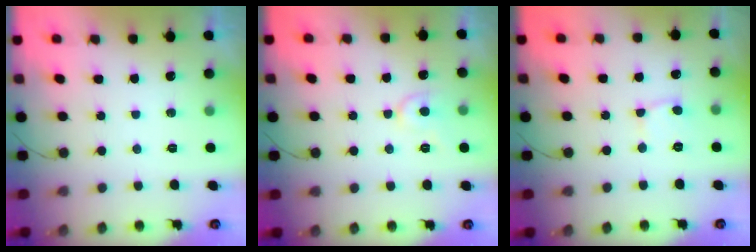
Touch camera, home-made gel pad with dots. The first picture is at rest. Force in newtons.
{"total": 6.3, "press": 6.3, "slide": 0.6}
{"total": 2.7, "press": 2.7, "slide": 0.2}